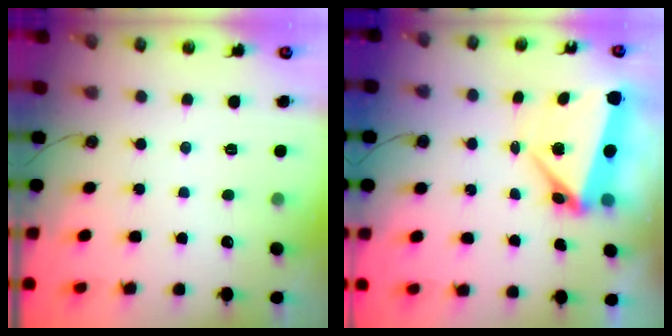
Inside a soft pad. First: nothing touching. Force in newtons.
{"total": 7.3, "press": 7.2, "slide": 0.7}